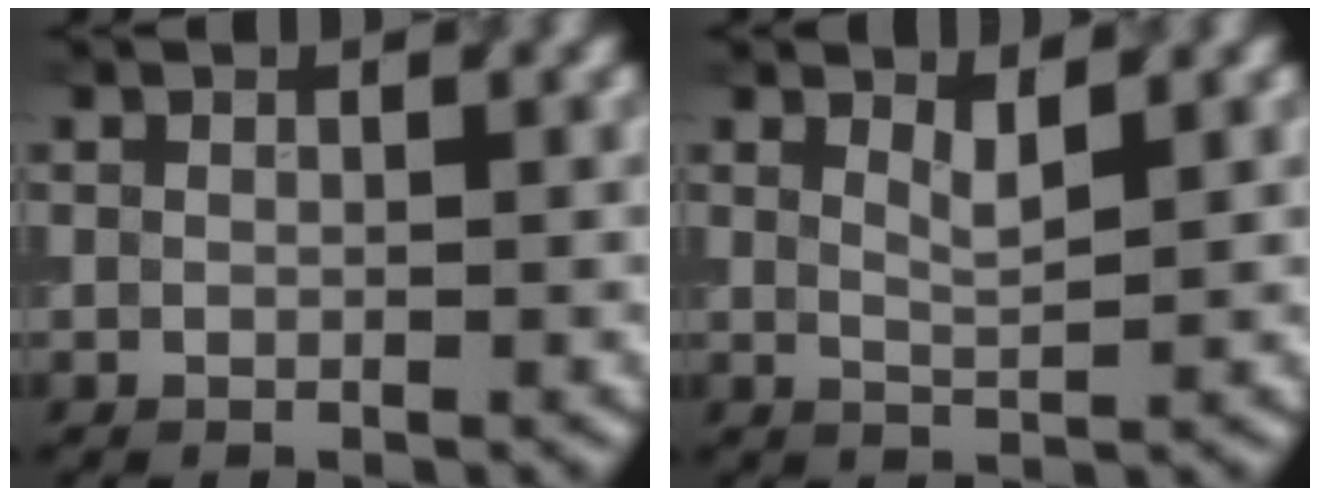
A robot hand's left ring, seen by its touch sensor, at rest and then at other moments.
{"total": 1.6, "force": [1.0, 0.3, 1.2], "torque": [-0.021, -0.004, 0.018]}